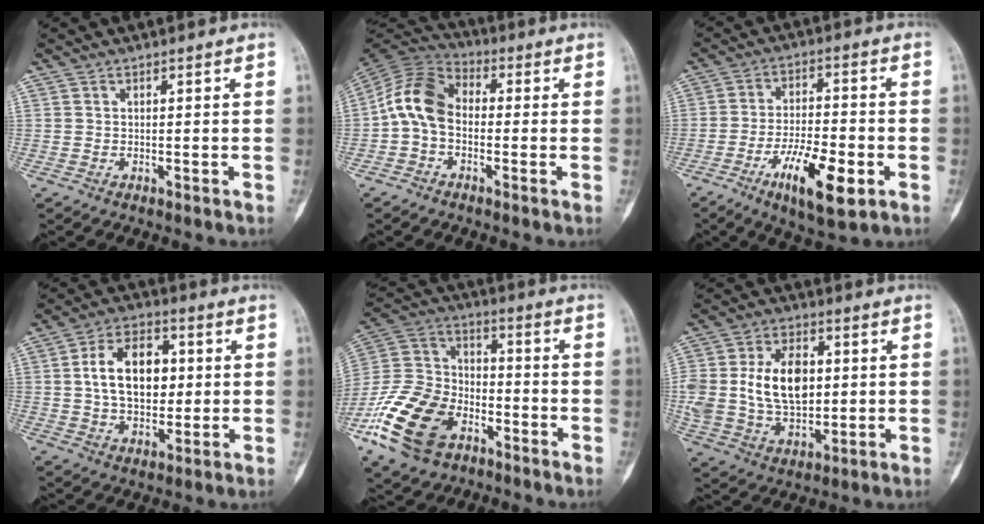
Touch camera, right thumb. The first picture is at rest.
{"total": 10.1, "force": [-1.0, 7.1, 7.1], "torque": [-0.129, 0.028, -0.037]}
{"total": 13.0, "force": [-5.4, 4.4, 10.9], "torque": [-0.184, 0.017, -0.086]}
{"total": 13.7, "force": [1.8, 8.8, 10.3], "torque": [-0.147, 0.007, 0.027]}
{"total": 20.1, "force": [-9.8, 12.8, 12.0], "torque": [-0.229, 0.055, -0.186]}
{"total": 17.3, "force": [2.0, 11.6, 12.7], "torque": [-0.225, -0.003, 0.045]}